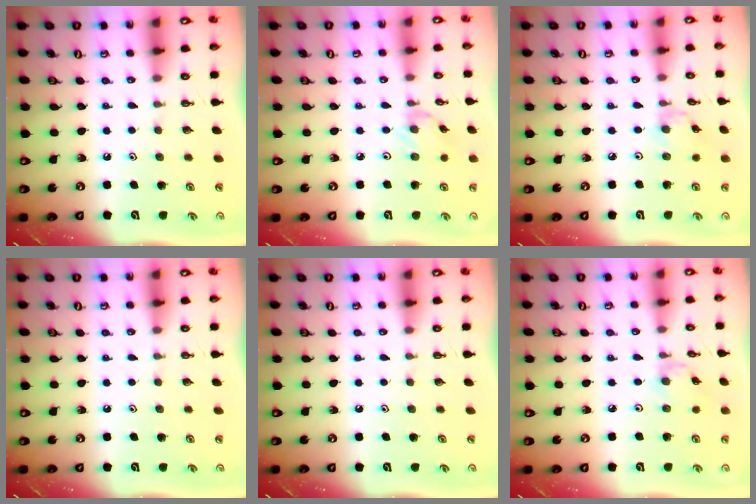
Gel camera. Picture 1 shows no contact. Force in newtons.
{"total": 3.0, "press": 2.9, "slide": 0.4}
{"total": 1.3, "press": 1.2, "slide": 0.3}
{"total": 0.0}
{"total": 0.0}
{"total": 1.3, "press": 1.2, "slide": 0.3}